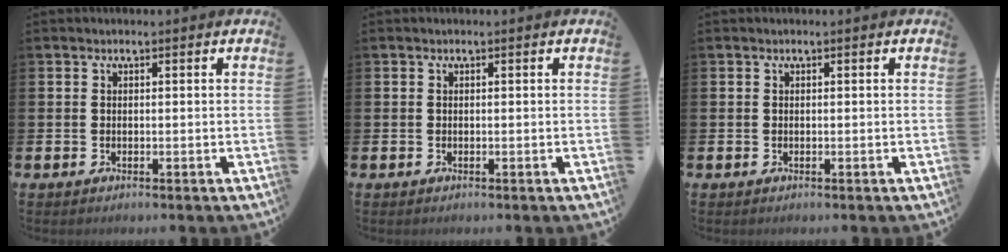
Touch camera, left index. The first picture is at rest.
{"total": 0.0}
{"total": 0.0}